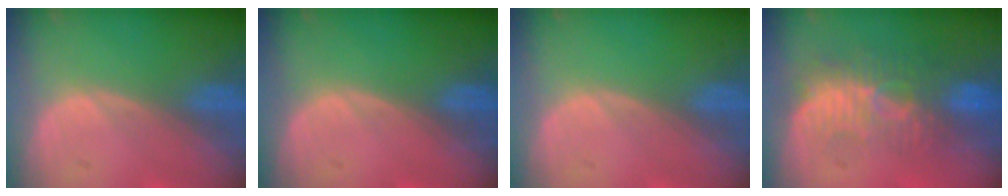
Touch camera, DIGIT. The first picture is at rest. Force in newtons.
{"total": 0.0}
{"total": 0.0}
{"total": 9.0, "press": 8.2, "slide": 3.8}